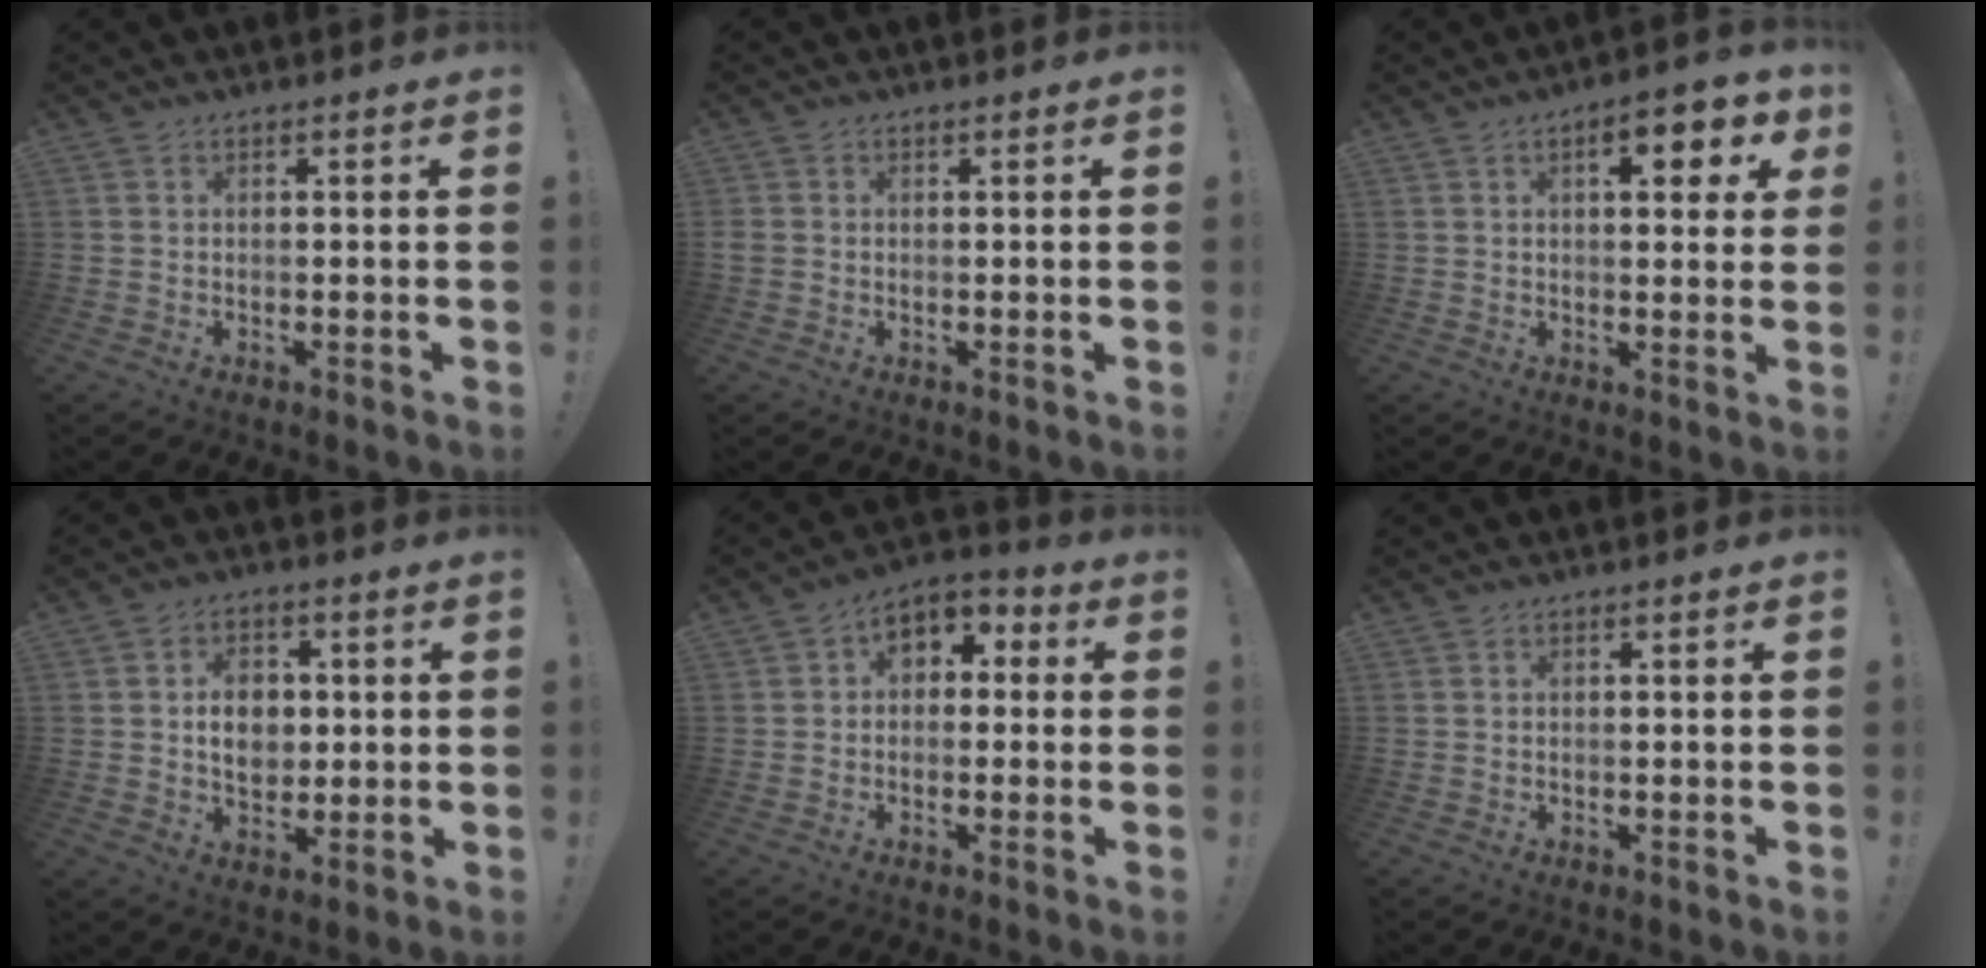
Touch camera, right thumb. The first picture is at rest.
{"total": 1.3, "force": [0.0, 1.2, 0.4], "torque": [-0.009, 0.004, 0.001]}
{"total": 8.4, "force": [3.3, 3.1, 7.0], "torque": [-0.076, -0.010, 0.045]}
{"total": 9.0, "force": [0.8, 7.2, 5.3], "torque": [-0.069, 0.000, 0.014]}
{"total": 5.2, "force": [0.0, 4.4, 2.8], "torque": [-0.046, 0.012, 0.006]}
{"total": 0.0}